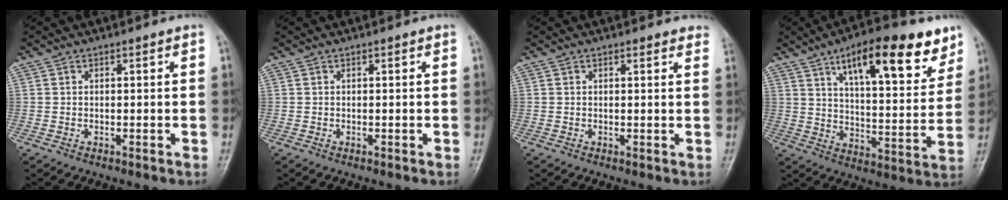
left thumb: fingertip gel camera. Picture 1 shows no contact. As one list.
[{"total": 0.0}, {"total": 2.8, "force": [2.6, 0.8, 0.8], "torque": [0.001, -0.007, 0.015]}, {"total": 20.4, "force": [12.0, 7.2, 14.9], "torque": [-0.178, -0.045, 0.182]}]